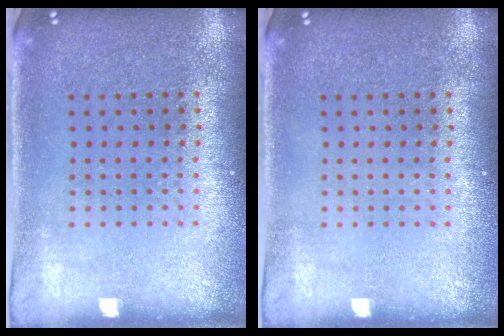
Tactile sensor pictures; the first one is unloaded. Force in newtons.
{"total": 0.0}